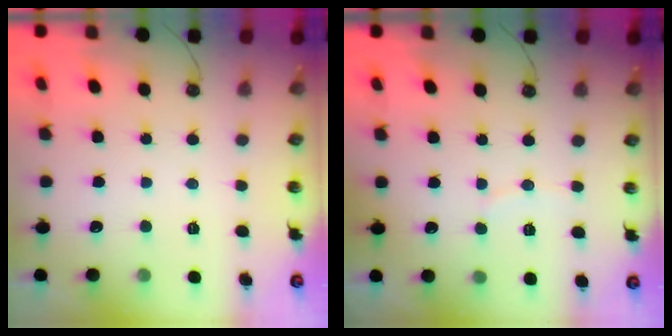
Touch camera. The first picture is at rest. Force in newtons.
{"total": 4.4, "press": 4.4, "slide": 0.5}